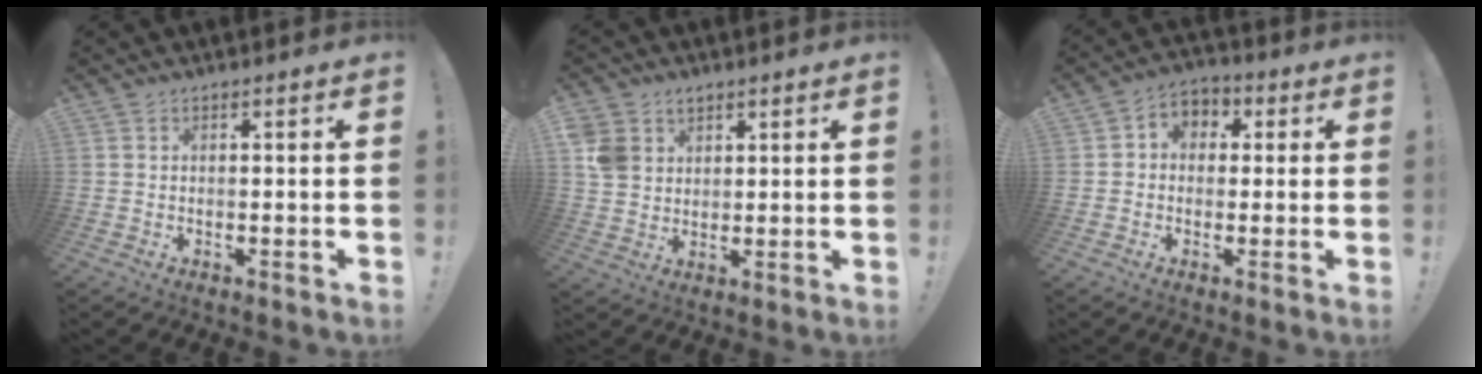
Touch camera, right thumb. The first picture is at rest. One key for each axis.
{"total": 7.2, "fx": 3.4, "fy": 5.8, "fz": 2.4, "tx": -0.044, "ty": -0.008, "tz": 0.073}
{"total": 5.3, "fx": -0.6, "fy": 4.7, "fz": 2.4, "tx": -0.031, "ty": 0.015, "tz": -0.009}